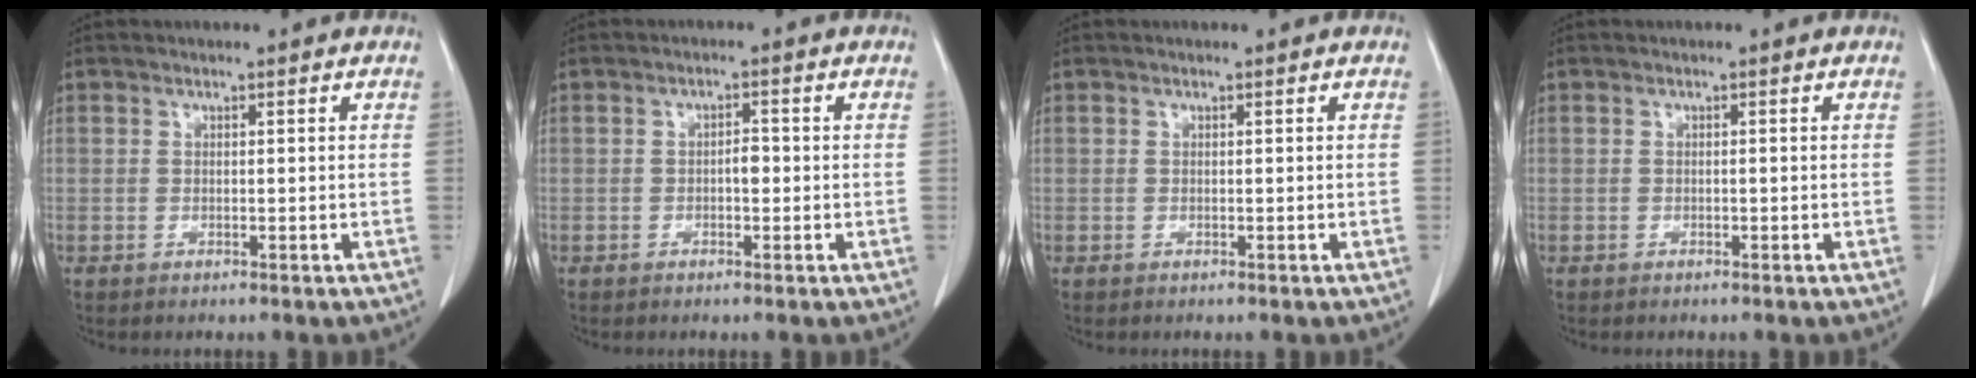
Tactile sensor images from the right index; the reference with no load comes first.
{"total": 1.8, "force": [-0.3, 0.8, 1.6], "torque": [-0.022, 0.004, -0.005]}
{"total": 0.0}
{"total": 0.0}